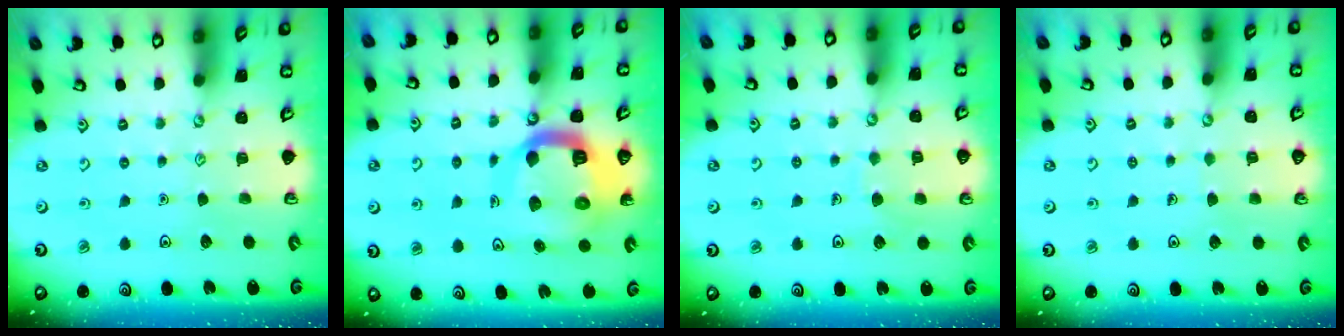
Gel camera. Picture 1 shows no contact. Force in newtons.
{"total": 15.0, "press": 14.9, "slide": 1.7}
{"total": 5.0, "press": 5.0, "slide": 0.5}
{"total": 2.5, "press": 2.5, "slide": 0.2}